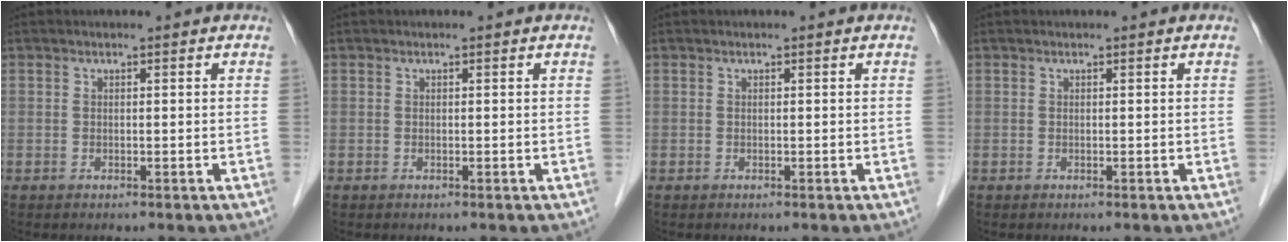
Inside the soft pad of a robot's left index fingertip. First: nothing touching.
{"total": 0.0}
{"total": 0.0}
{"total": 0.0}